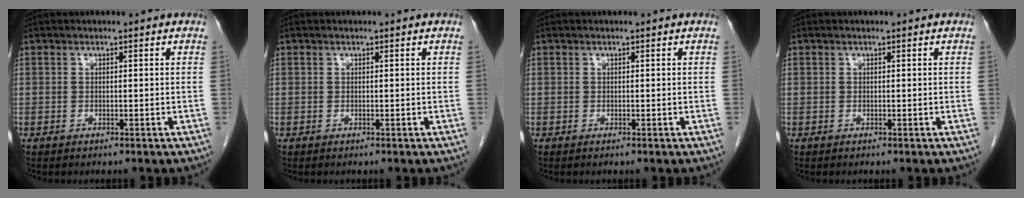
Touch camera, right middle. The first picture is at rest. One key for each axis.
{"total": 0.0}
{"total": 0.0}
{"total": 0.0}